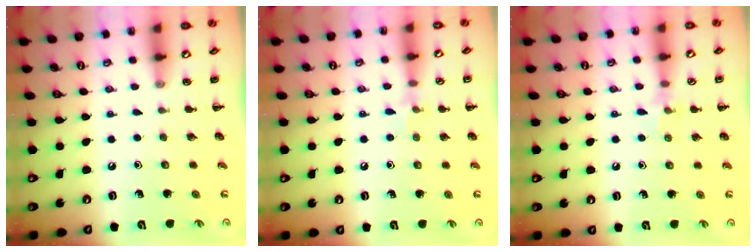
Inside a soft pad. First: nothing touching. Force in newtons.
{"total": 5.1, "press": 4.8, "slide": 1.8}
{"total": 6.2, "press": 5.9, "slide": 1.9}